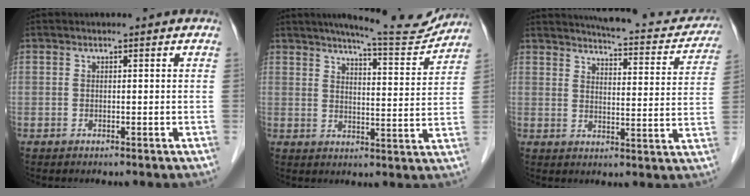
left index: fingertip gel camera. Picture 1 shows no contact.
{"total": 11.2, "force": [10.5, 0.5, 3.8], "torque": [-0.051, -0.015, 0.137]}
{"total": 16.5, "force": [15.0, 3.5, 5.9], "torque": [-0.060, -0.017, 0.172]}